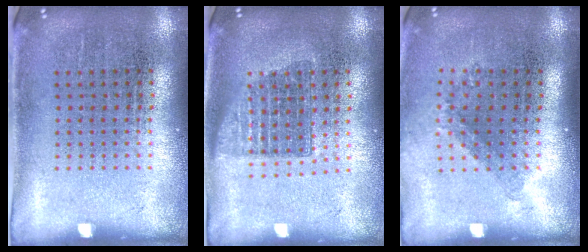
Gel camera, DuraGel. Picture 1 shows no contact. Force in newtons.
{"total": 1.3, "press": 1.1, "slide": 0.8}
{"total": 1.3, "press": 0.8, "slide": 0.9}